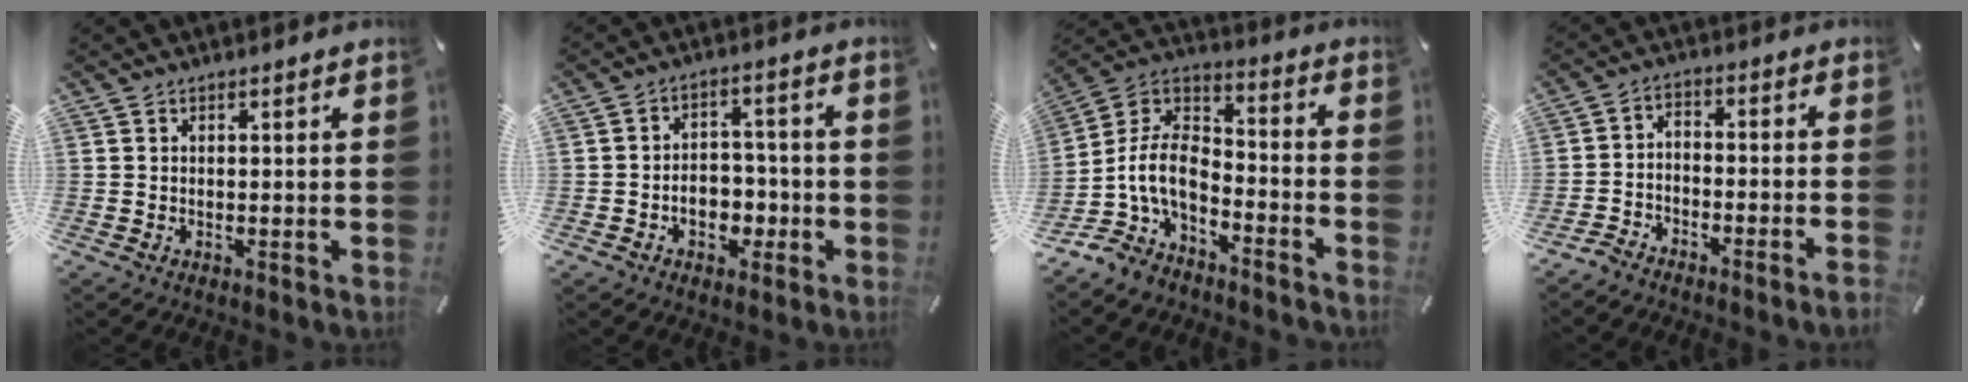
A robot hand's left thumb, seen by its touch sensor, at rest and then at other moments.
{"total": 7.2, "force": [-2.4, 5.7, 3.7], "torque": [-0.054, 0.020, -0.039]}
{"total": 10.7, "force": [-5.5, 6.8, 6.1], "torque": [-0.149, 0.011, -0.114]}
{"total": 5.6, "force": [-5.3, 0.4, 1.7], "torque": [-0.036, 0.004, -0.103]}